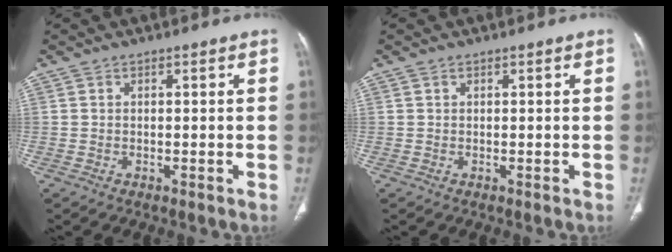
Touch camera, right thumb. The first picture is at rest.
{"total": 0.0}